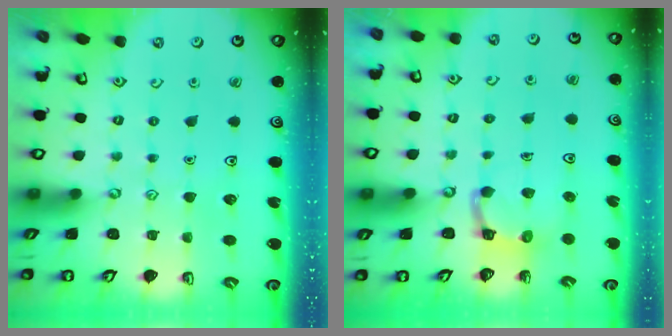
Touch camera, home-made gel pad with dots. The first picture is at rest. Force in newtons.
{"total": 4.6, "press": 4.6, "slide": 0.3}